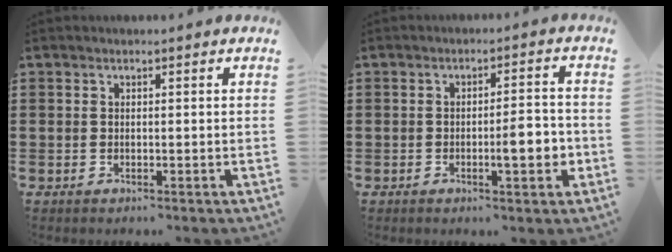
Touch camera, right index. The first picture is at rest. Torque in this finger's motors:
{"motor_torque": [1.61, -0.08, 0.44, 0.13]}